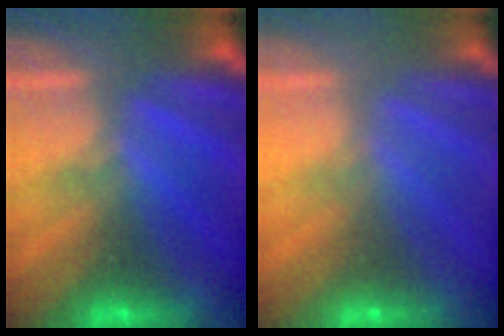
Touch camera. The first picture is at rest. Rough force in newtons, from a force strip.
{"total": 3.4}